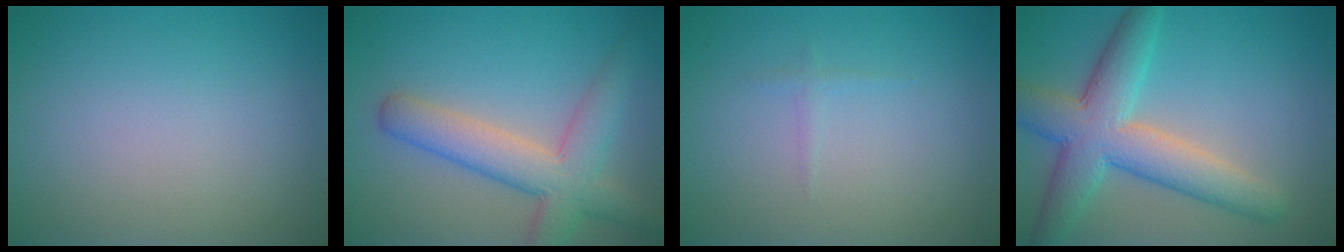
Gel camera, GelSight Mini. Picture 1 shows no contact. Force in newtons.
{"total": 6.1, "press": 6.1, "slide": 0.3}
{"total": 0.6, "press": 0.6, "slide": 0.1}
{"total": 7.4, "press": 7.3, "slide": 0.2}